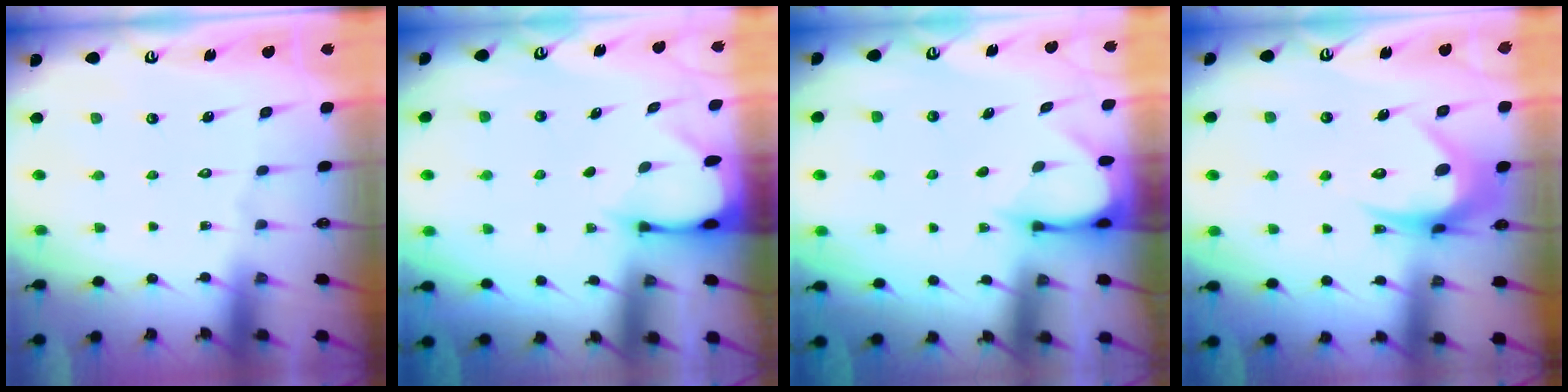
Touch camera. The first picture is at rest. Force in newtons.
{"total": 2.4, "press": 2.4, "slide": 0.3}
{"total": 3.8, "press": 3.8, "slide": 0.2}
{"total": 10.5, "press": 10.5, "slide": 0.4}